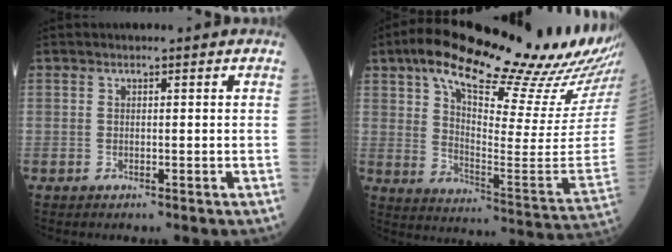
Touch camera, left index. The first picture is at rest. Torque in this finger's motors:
{"motor_torque": [1.07, -1.07, 0.56, 0.08]}